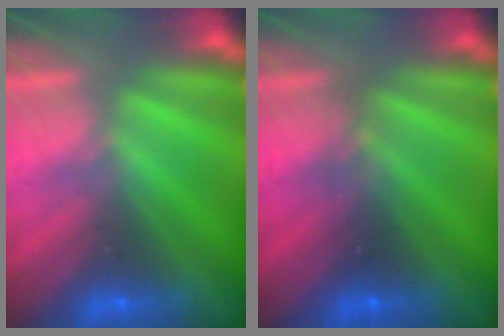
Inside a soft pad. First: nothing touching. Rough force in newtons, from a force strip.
{"total": 2.3}